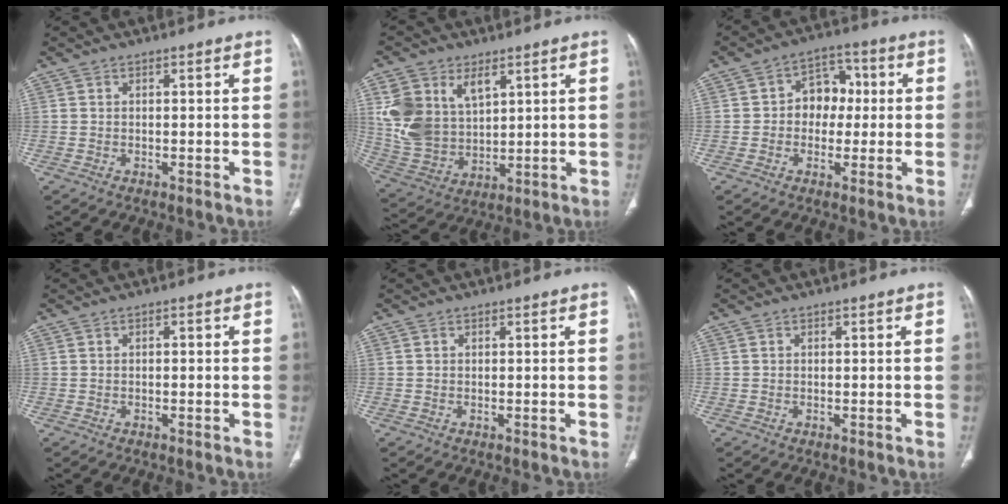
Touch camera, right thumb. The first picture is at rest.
{"total": 14.4, "force": [5.5, 9.5, 9.2], "torque": [-0.170, -0.015, 0.130]}
{"total": 8.4, "force": [0.4, 6.6, 5.2], "torque": [-0.033, 0.024, -0.003]}
{"total": 0.6, "force": [0.0, 0.4, 0.5], "torque": [-0.007, 0.001, 0.000]}
{"total": 0.0}
{"total": 0.0}